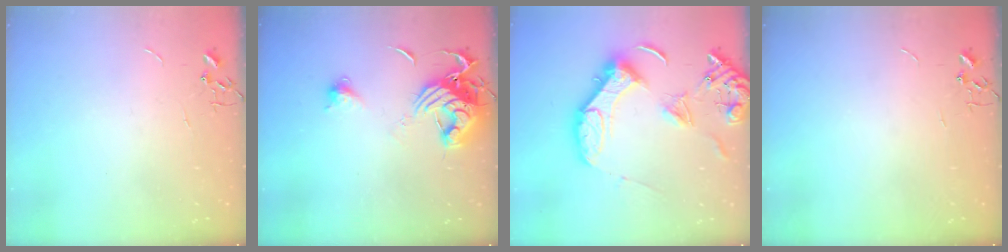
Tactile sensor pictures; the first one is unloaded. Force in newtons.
{"total": 12.6, "press": 12.5, "slide": 1.4}
{"total": 16.4, "press": 16.3, "slide": 1.6}
{"total": 0.0}